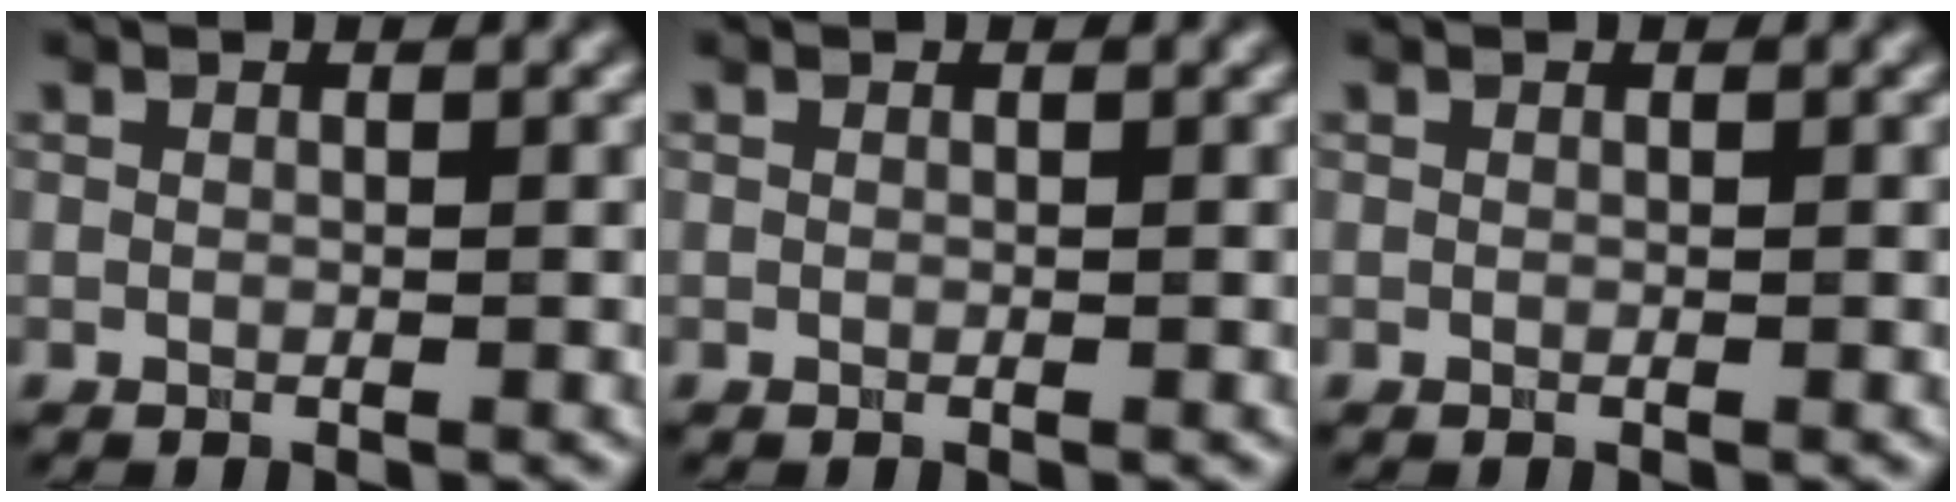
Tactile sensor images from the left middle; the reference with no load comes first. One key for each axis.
{"total": 0.0}
{"total": 0.0}